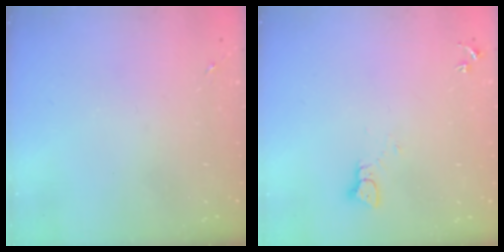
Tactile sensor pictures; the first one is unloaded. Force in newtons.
{"total": 2.2, "press": 2.2, "slide": 0.2}